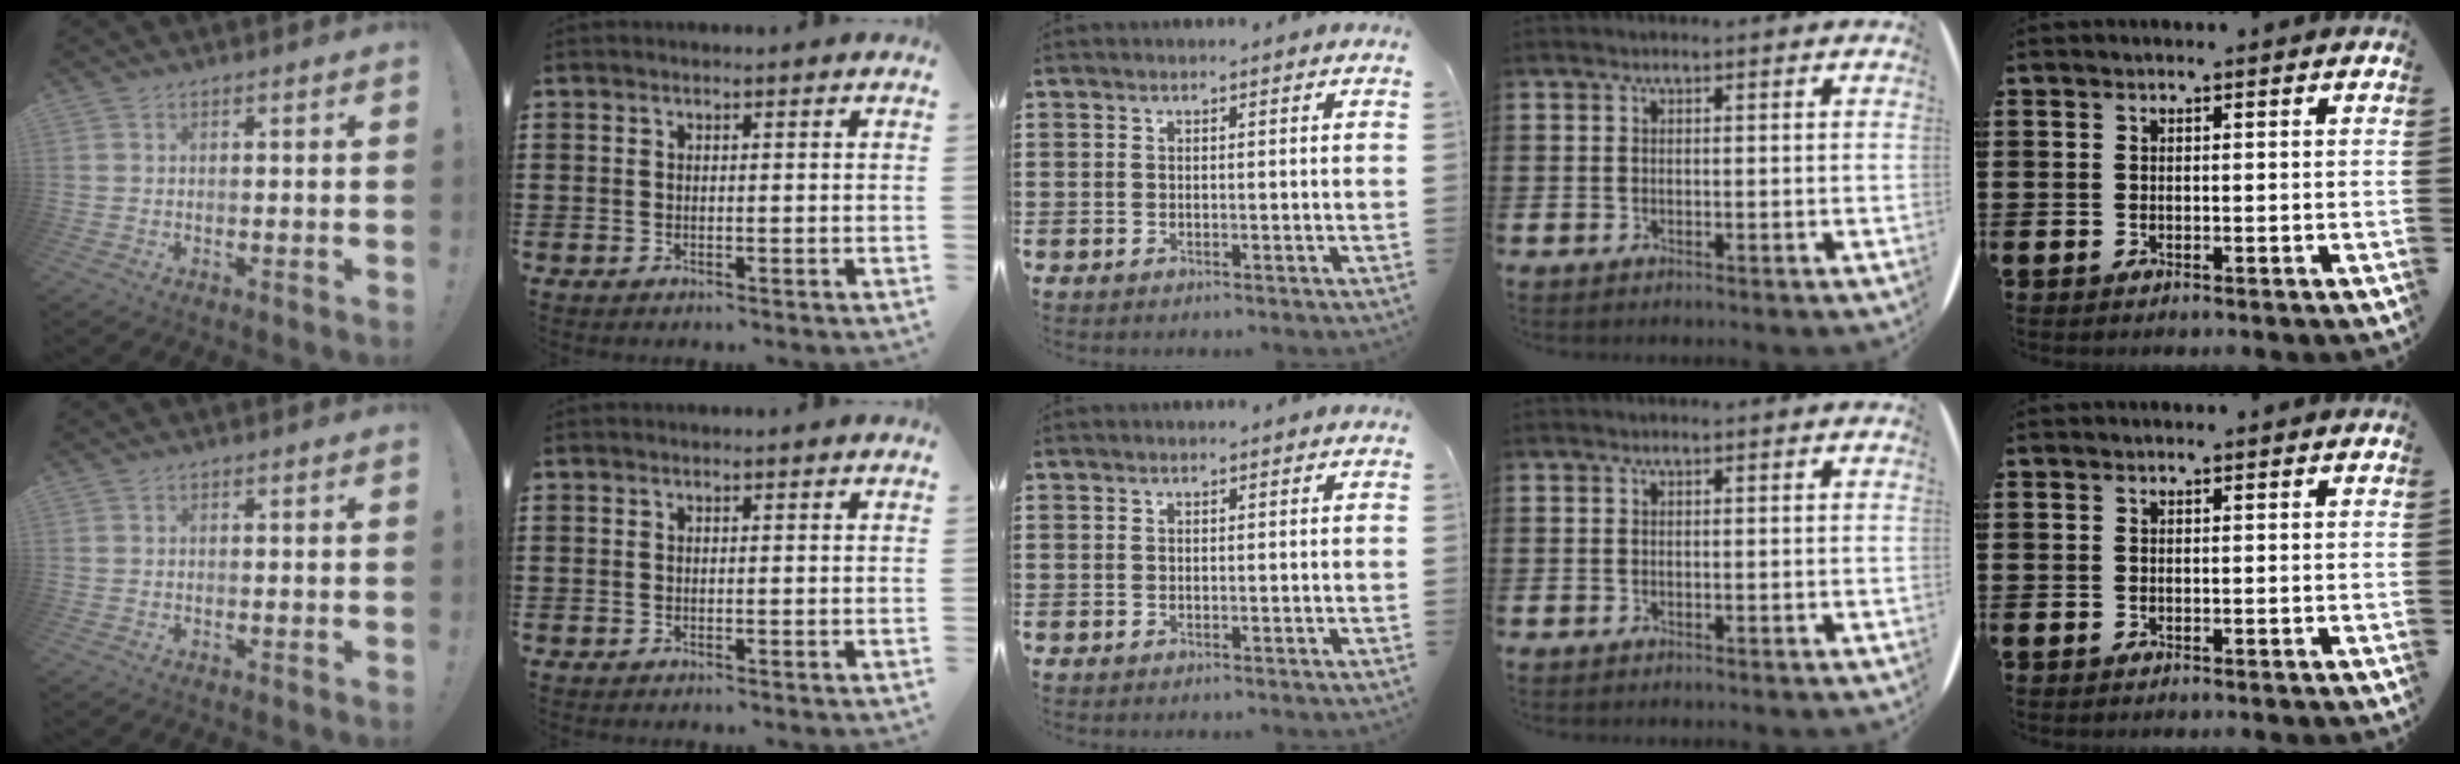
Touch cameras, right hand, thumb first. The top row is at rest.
{}